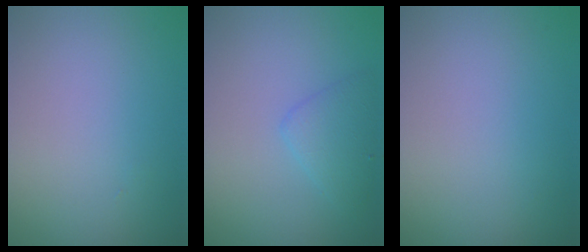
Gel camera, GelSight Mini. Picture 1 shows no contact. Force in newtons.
{"total": 2.0, "press": 2.0, "slide": 0.1}
{"total": 0.0}